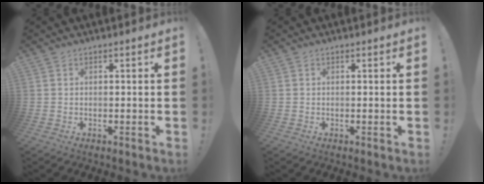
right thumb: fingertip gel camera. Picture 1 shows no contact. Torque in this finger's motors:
{"motor_torque": [0.00, -0.18, 0.03, -0.26, 0.08]}